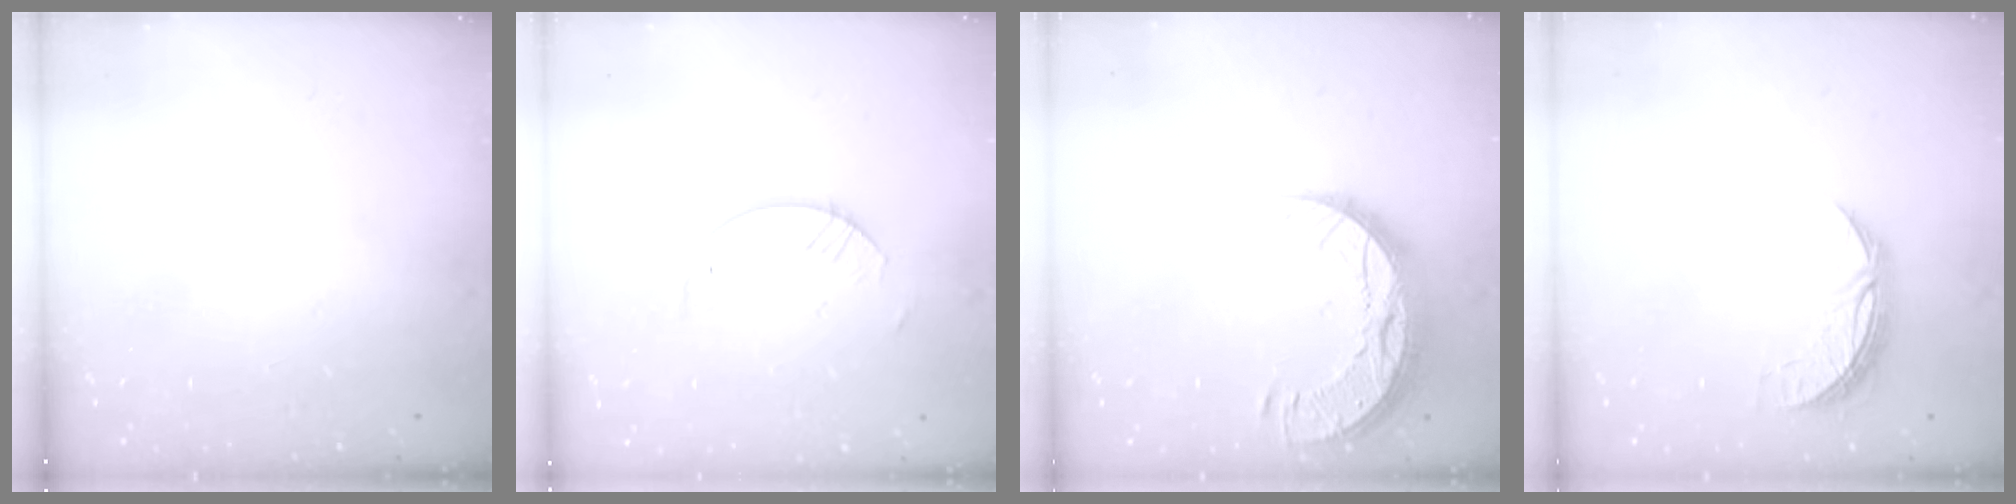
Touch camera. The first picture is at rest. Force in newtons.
{"total": 3.8, "press": 3.7, "slide": 0.4}
{"total": 11.7, "press": 11.7, "slide": 0.8}
{"total": 6.8, "press": 6.8, "slide": 0.5}